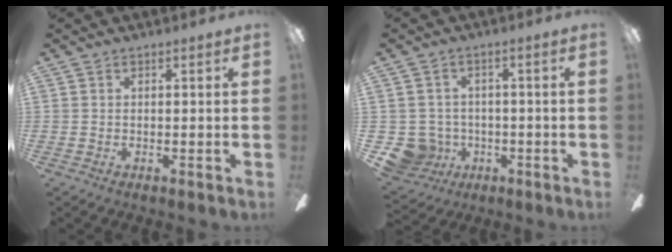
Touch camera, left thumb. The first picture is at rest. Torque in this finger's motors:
{"motor_torque": [-0.30, 0.36, -0.20, 0.08, 0.00]}